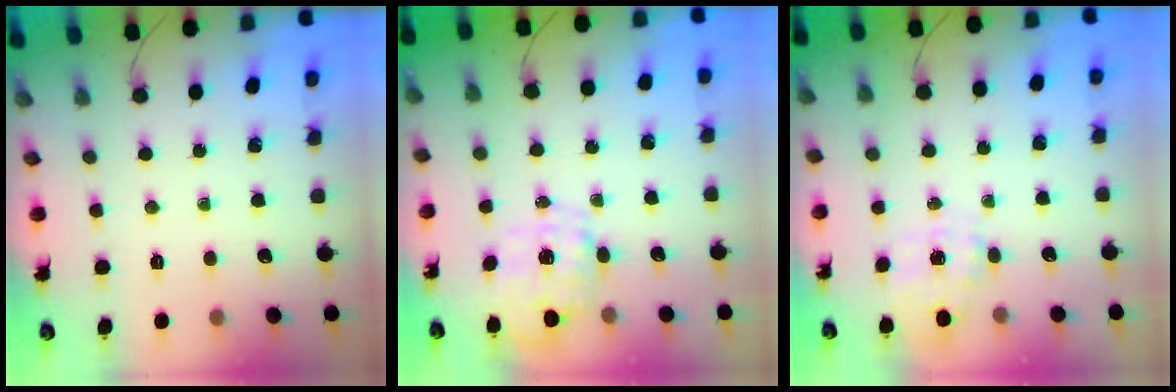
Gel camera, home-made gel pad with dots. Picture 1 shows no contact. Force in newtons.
{"total": 2.9, "press": 2.7, "slide": 0.9}
{"total": 7.0, "press": 7.0, "slide": 0.9}